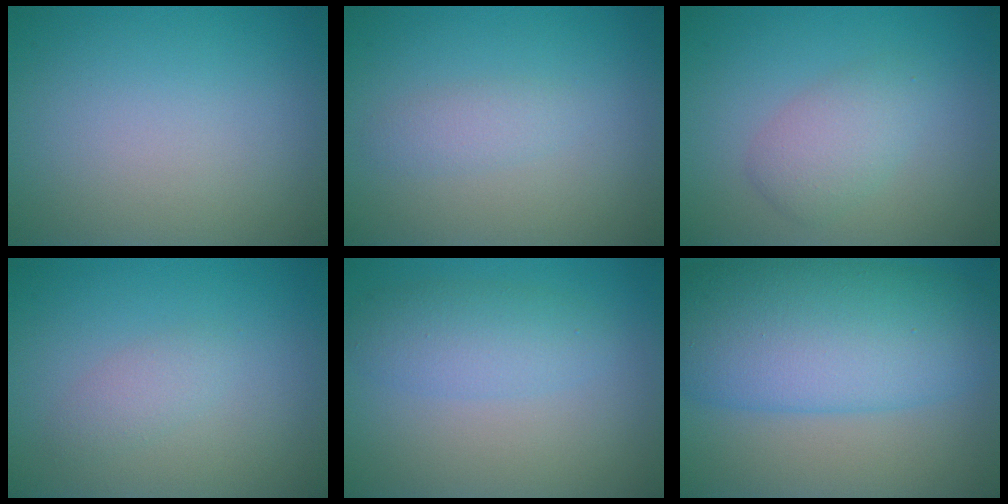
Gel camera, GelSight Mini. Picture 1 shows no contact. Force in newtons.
{"total": 1.4, "press": 1.4, "slide": 0.0}
{"total": 2.7, "press": 2.7, "slide": 0.1}
{"total": 1.4, "press": 1.4, "slide": 0.1}
{"total": 3.3, "press": 3.2, "slide": 0.1}
{"total": 11.4, "press": 11.4, "slide": 0.2}